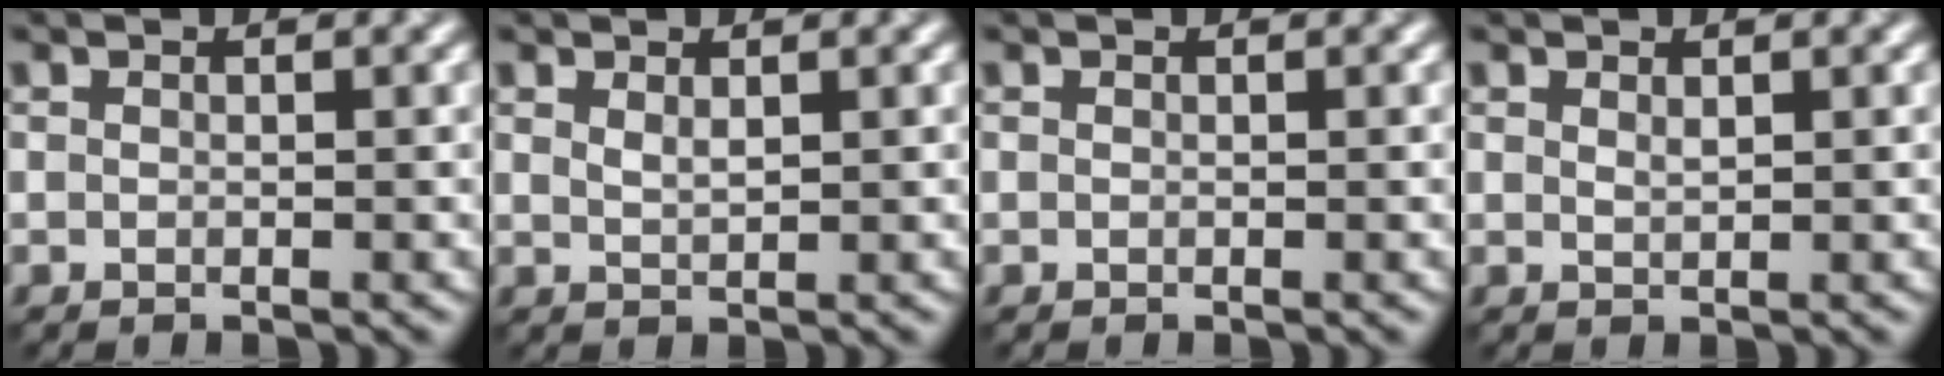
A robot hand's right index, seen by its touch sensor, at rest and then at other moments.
{"total": 1.0, "force": [0.6, 0.3, 0.7], "torque": [-0.016, -0.001, 0.013]}
{"total": 0.0}
{"total": 0.6, "force": [0.4, 0.2, 0.4], "torque": [-0.009, -0.002, 0.010]}